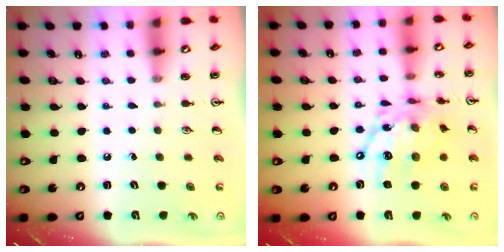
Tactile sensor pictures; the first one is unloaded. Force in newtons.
{"total": 14.2, "press": 14.2, "slide": 1.1}